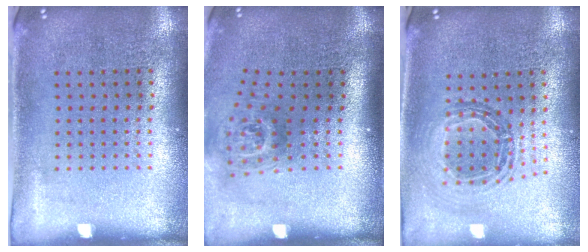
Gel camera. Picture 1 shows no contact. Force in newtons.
{"total": 1.8, "press": 1.2, "slide": 1.4}
{"total": 0.9, "press": 0.9, "slide": 0.1}